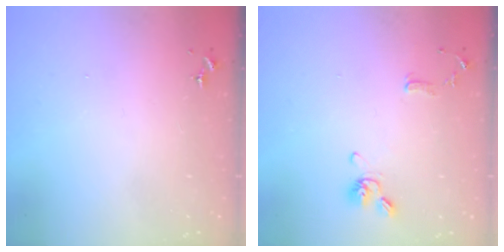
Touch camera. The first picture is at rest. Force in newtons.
{"total": 10.8, "press": 10.6, "slide": 1.9}